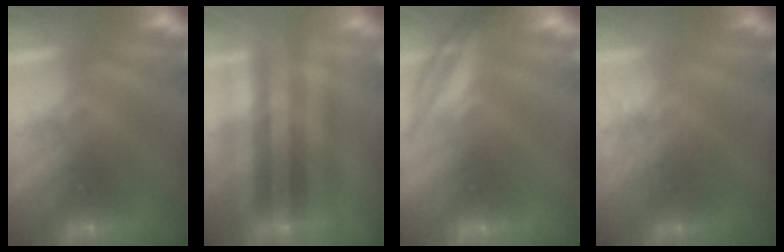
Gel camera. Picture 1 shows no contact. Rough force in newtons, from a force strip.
{"total": 1.9}
{"total": 2.4}
{"total": 2.1}